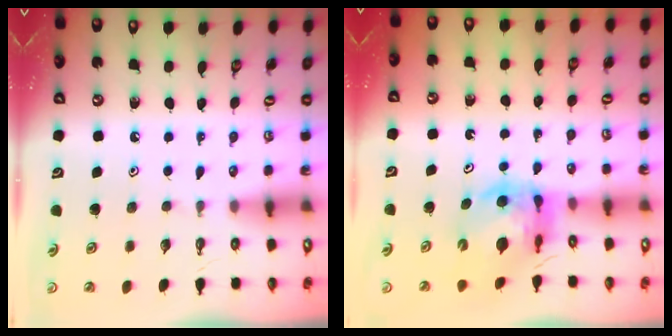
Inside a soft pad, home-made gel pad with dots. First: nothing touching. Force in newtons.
{"total": 10.3, "press": 10.2, "slide": 1.2}